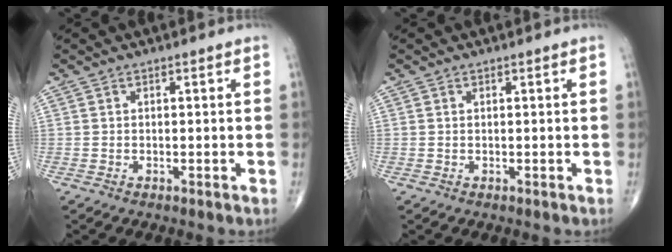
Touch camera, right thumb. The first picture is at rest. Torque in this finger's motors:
{"motor_torque": [-0.07, 0.16, 0.09, 0.07, -0.02]}